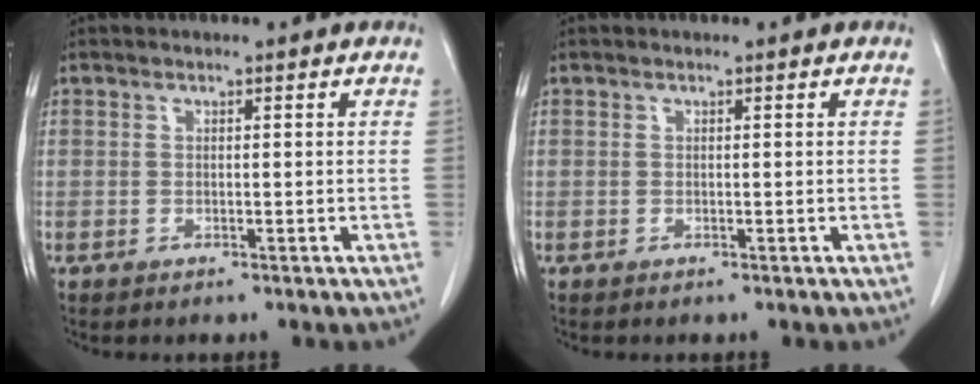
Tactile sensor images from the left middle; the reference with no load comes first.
{"total": 0.0}